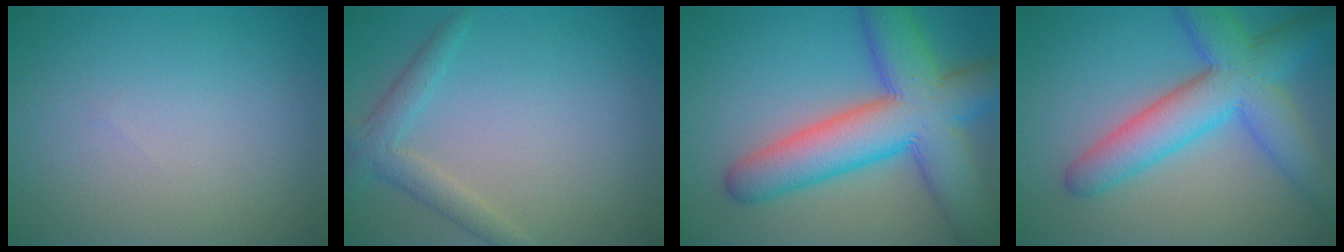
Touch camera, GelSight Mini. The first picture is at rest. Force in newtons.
{"total": 2.6, "press": 2.5, "slide": 0.1}
{"total": 11.2, "press": 11.2, "slide": 0.3}
{"total": 7.9, "press": 7.9, "slide": 0.3}